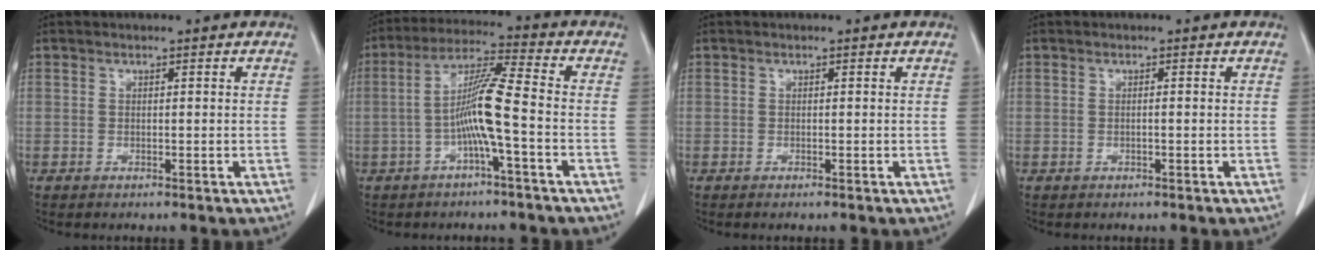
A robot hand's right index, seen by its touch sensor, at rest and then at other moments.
{"total": 9.0, "force": [-2.2, -0.2, 8.7], "torque": [-0.172, 0.017, -0.044]}
{"total": 0.7, "force": [-0.3, 0.4, 0.5], "torque": [-0.013, -0.001, -0.004]}
{"total": 0.7, "force": [-0.1, 0.3, 0.7], "torque": [-0.017, 0.003, -0.001]}